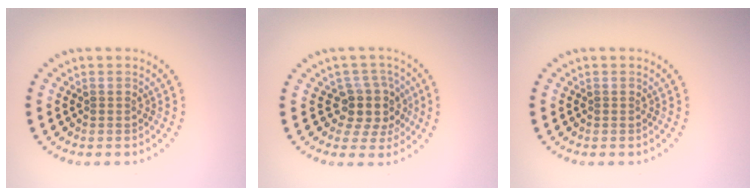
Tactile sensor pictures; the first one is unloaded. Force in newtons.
{"total": 3.5, "press": 2.9, "slide": 2.0}
{"total": 0.0}